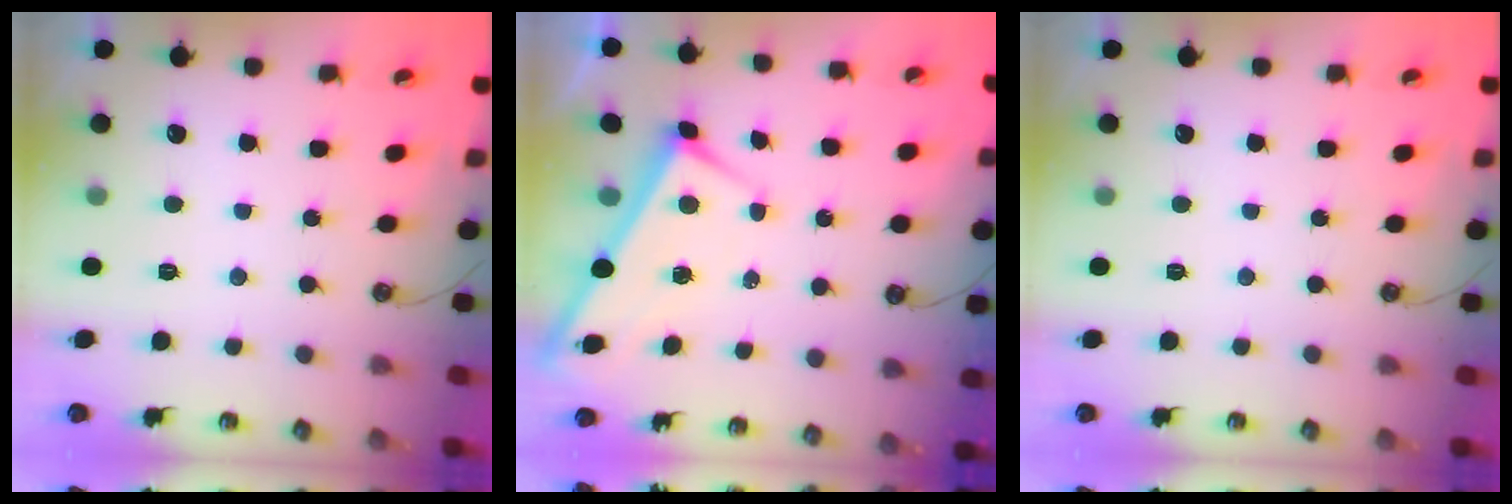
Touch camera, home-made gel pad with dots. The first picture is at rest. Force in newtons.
{"total": 2.7, "press": 2.7, "slide": 0.4}
{"total": 0.0}